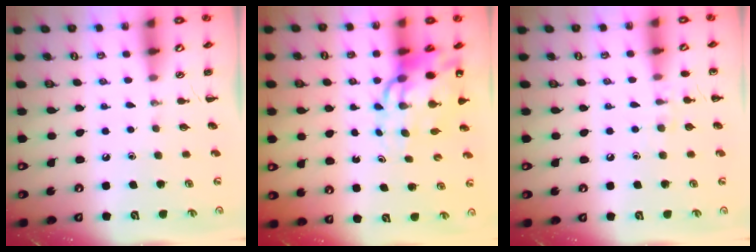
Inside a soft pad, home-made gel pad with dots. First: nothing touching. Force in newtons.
{"total": 14.1, "press": 13.5, "slide": 4.0}
{"total": 7.0, "press": 6.7, "slide": 2.1}